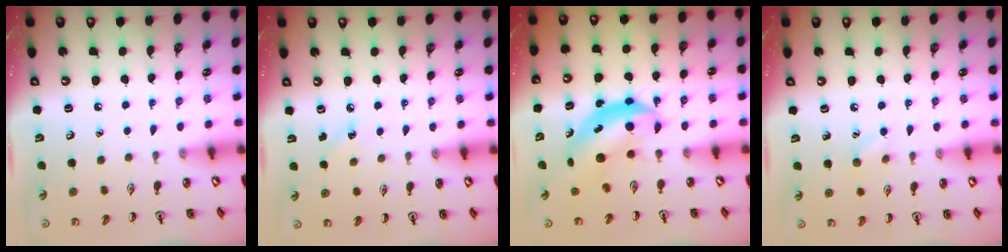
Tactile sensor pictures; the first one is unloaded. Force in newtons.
{"total": 4.3, "press": 4.0, "slide": 1.5}
{"total": 5.6, "press": 5.5, "slide": 1.2}
{"total": 5.3, "press": 5.1, "slide": 1.6}